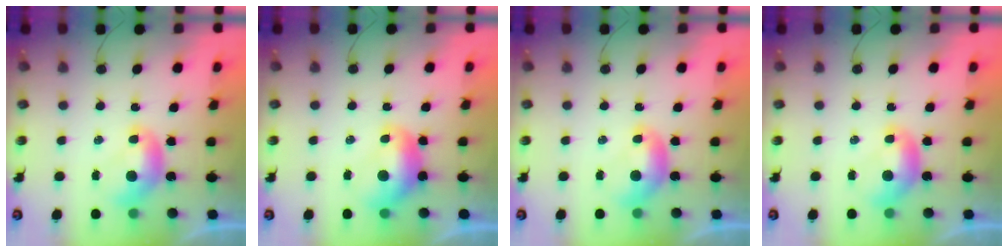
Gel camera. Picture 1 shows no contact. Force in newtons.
{"total": 1.5, "press": 1.4, "slide": 0.4}
{"total": 0.0}
{"total": 0.0}